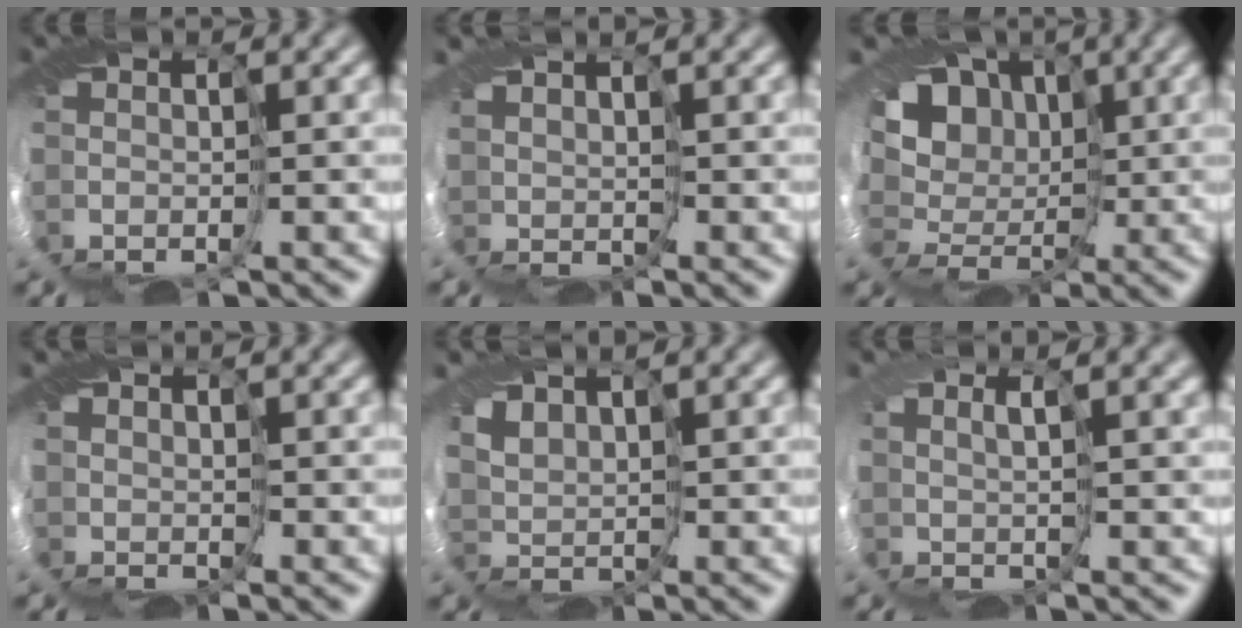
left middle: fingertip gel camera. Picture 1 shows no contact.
{"total": 1.3, "force": [1.3, 0.0, -0.1], "torque": [-0.006, 0.001, 0.024]}
{"total": 10.3, "force": [2.1, 8.3, 5.6], "torque": [-0.090, 0.015, 0.004]}
{"total": 0.8, "force": [0.7, 0.2, -0.2], "torque": [0.003, -0.003, 0.011]}
{"total": 2.3, "force": [2.0, 1.0, 0.6], "torque": [-0.019, 0.000, 0.038]}
{"total": 1.8, "force": [1.5, -0.3, 1.1], "torque": [-0.021, 0.003, 0.016]}